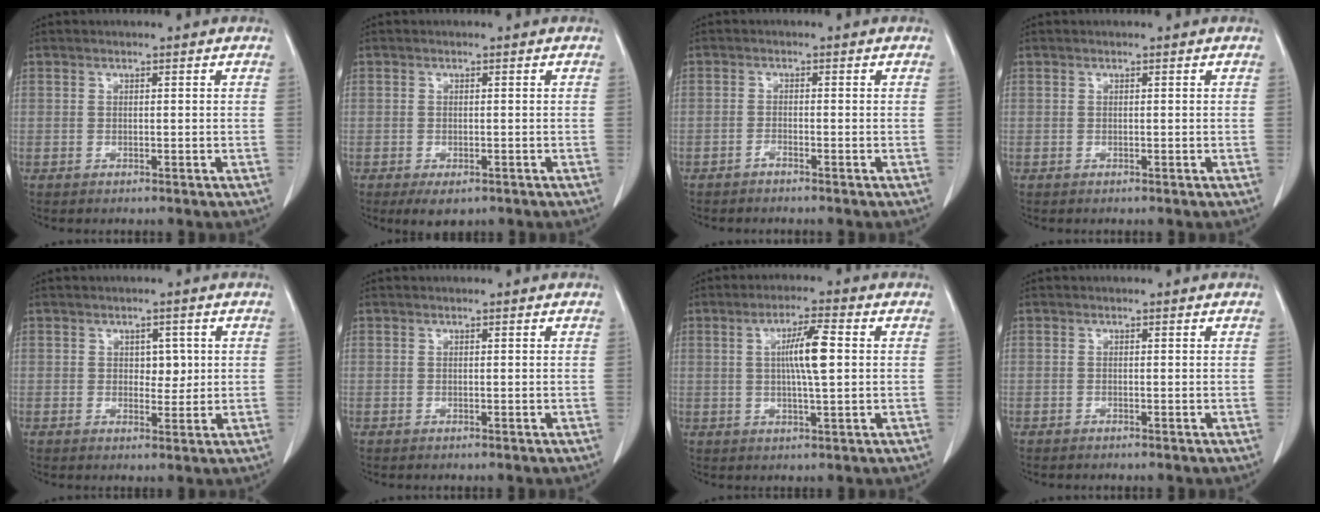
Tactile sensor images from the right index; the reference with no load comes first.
{"total": 2.6, "force": [-1.5, 1.5, 1.6], "torque": [-0.021, -0.004, -0.012]}
{"total": 0.9, "force": [-0.8, 0.0, 0.3], "torque": [-0.007, 0.001, -0.015]}
{"total": 0.0}
{"total": 3.0, "force": [0.6, 1.9, 2.2], "torque": [-0.023, -0.001, 0.010]}
{"total": 0.0}
{"total": 6.7, "force": [0.9, 0.4, 6.7], "torque": [-0.117, 0.002, 0.014]}
{"total": 0.0}